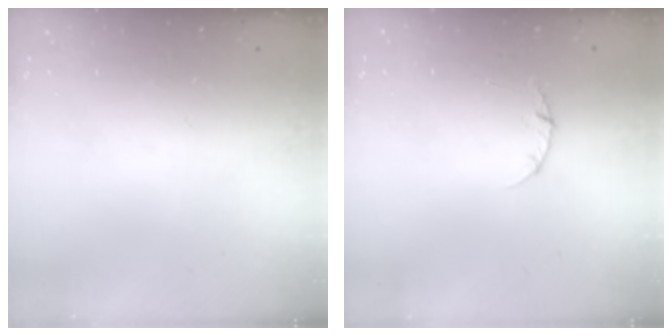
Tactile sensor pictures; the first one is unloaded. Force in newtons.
{"total": 2.8, "press": 2.8, "slide": 0.4}